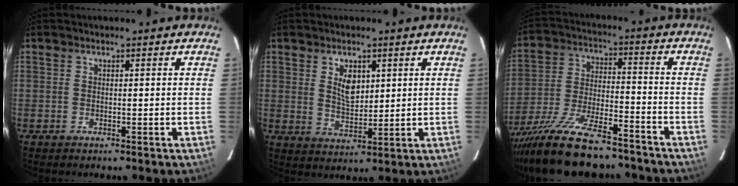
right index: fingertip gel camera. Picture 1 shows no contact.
{"total": 5.7, "force": [2.1, 3.2, 4.2], "torque": [-0.068, 0.000, 0.043]}
{"total": 20.7, "force": [-16.6, 5.5, 11.0], "torque": [-0.221, -0.043, -0.270]}